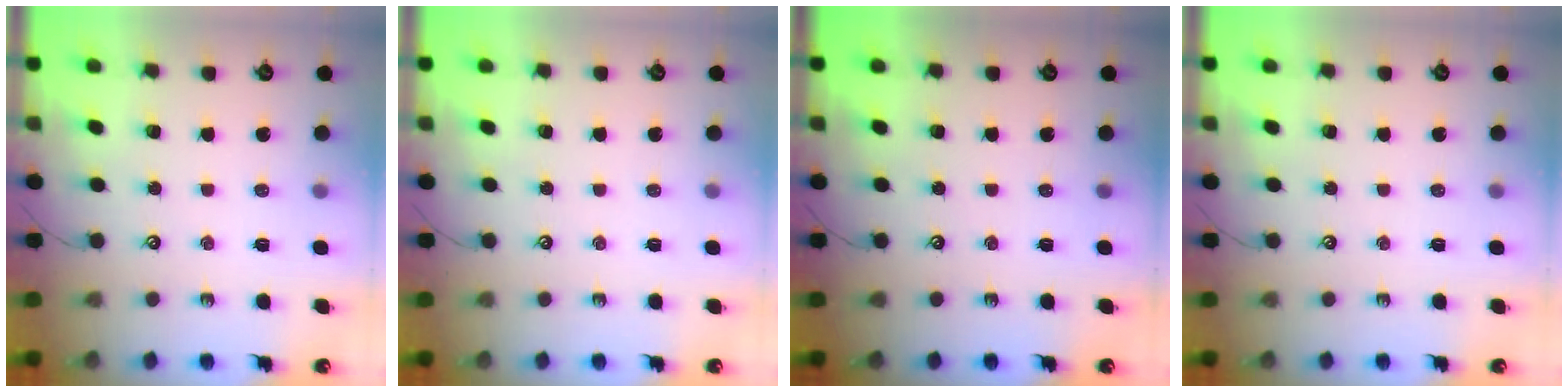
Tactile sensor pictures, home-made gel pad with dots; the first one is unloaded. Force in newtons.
{"total": 0.0}
{"total": 0.0}
{"total": 0.0}